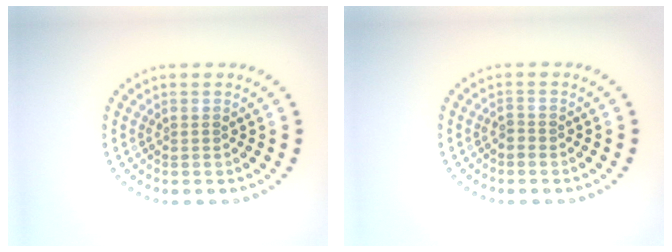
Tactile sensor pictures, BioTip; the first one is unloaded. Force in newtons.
{"total": 0.5, "press": 0.3, "slide": 0.4}